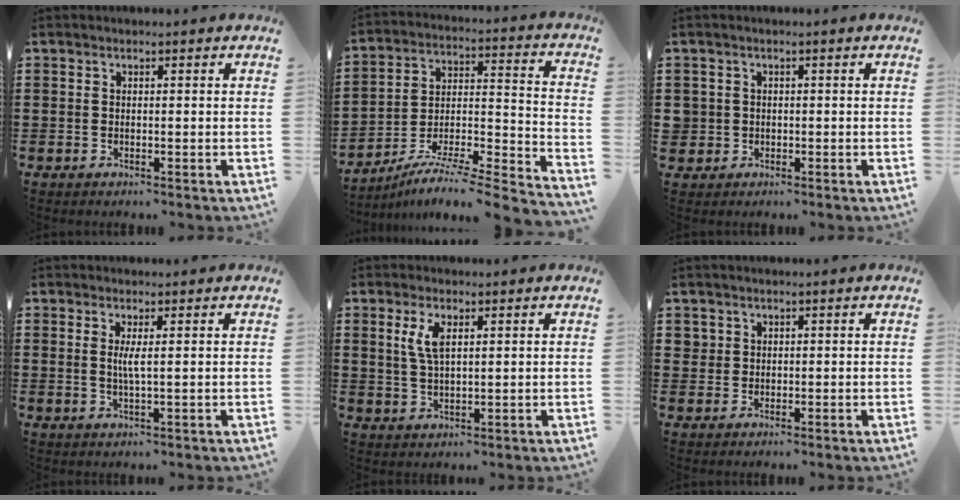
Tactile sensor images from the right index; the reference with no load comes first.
{"total": 6.5, "force": [-5.4, 0.0, 3.7], "torque": [-0.063, -0.011, -0.111]}
{"total": 1.6, "force": [-0.2, 1.6, 0.1], "torque": [-0.008, 0.006, -0.008]}
{"total": 2.2, "force": [0.3, -0.1, 2.2], "torque": [-0.044, -0.007, 0.003]}
{"total": 4.3, "force": [1.7, 1.6, 3.6], "torque": [-0.078, 0.007, 0.028]}
{"total": 1.6, "force": [0.8, 1.4, 0.1], "torque": [-0.008, 0.006, 0.016]}